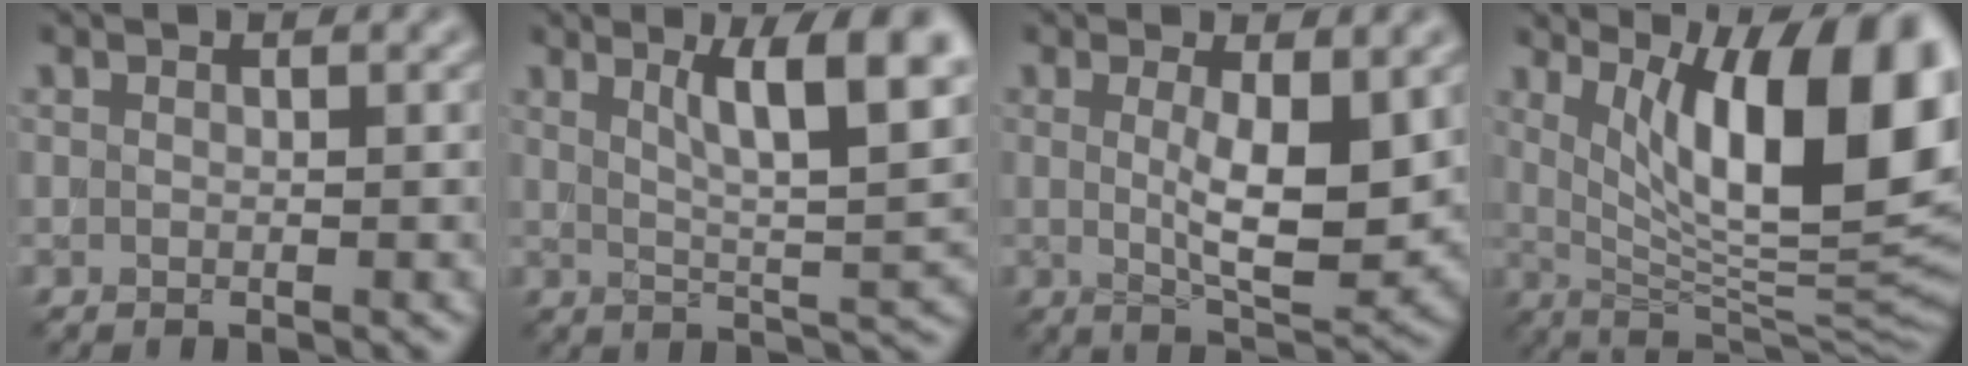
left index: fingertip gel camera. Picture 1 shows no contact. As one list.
[{"total": 9.0, "force": [4.3, 2.1, 7.6], "torque": [-0.097, 0.008, 0.069]}, {"total": 5.5, "force": [1.1, 1.4, 5.1], "torque": [-0.089, -0.010, 0.022]}, {"total": 14.9, "force": [5.5, 4.6, 13.1], "torque": [-0.158, -0.002, 0.089]}]